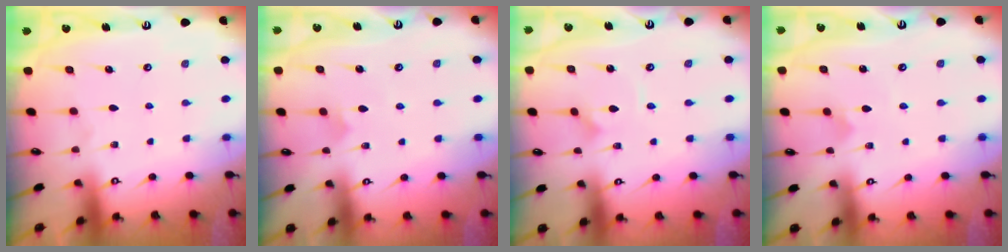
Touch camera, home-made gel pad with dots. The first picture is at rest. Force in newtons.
{"total": 3.2, "press": 3.2, "slide": 0.3}
{"total": 1.0, "press": 1.0, "slide": 0.1}
{"total": 1.0, "press": 1.0, "slide": 0.1}